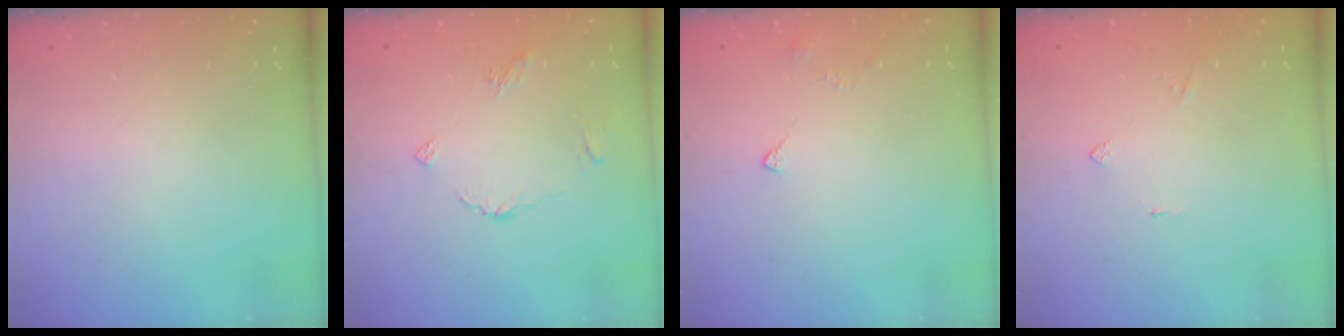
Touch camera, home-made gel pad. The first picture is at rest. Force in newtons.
{"total": 5.8, "press": 5.7, "slide": 0.6}
{"total": 2.6, "press": 2.6, "slide": 0.5}
{"total": 2.5, "press": 2.5, "slide": 0.4}